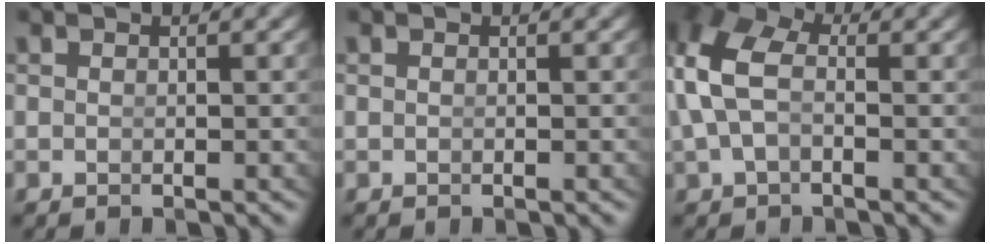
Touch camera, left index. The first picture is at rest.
{"total": 0.0}
{"total": 5.8, "force": [0.7, 4.1, 4.0], "torque": [-0.108, -0.002, 0.012]}